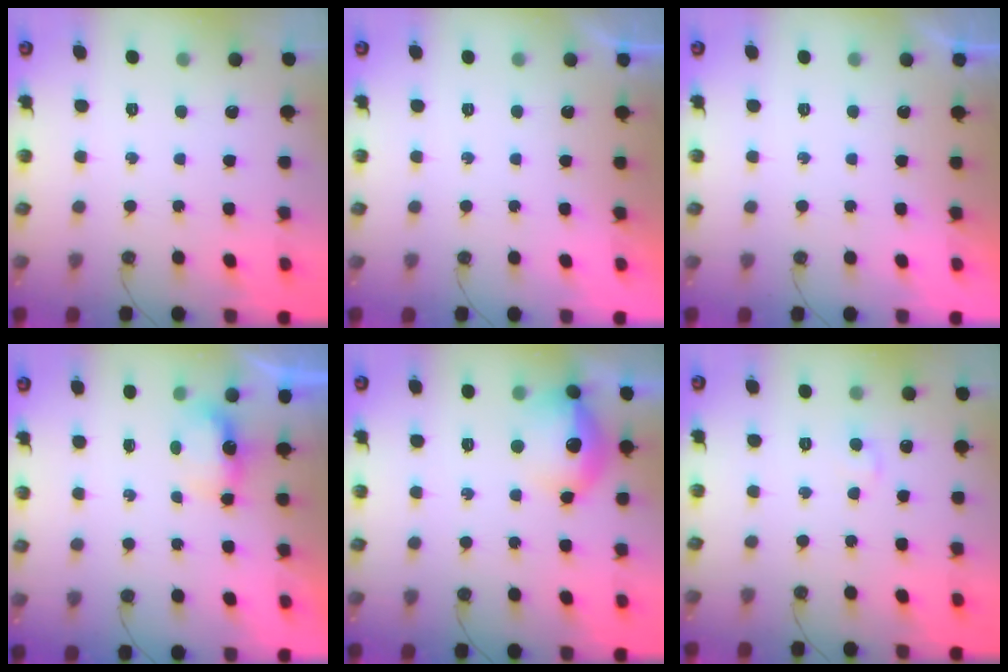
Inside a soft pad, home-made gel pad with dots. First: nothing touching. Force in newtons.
{"total": 0.0}
{"total": 0.0}
{"total": 4.4, "press": 4.3, "slide": 0.6}
{"total": 15.2, "press": 15.1, "slide": 1.2}
{"total": 4.7, "press": 4.6, "slide": 0.7}